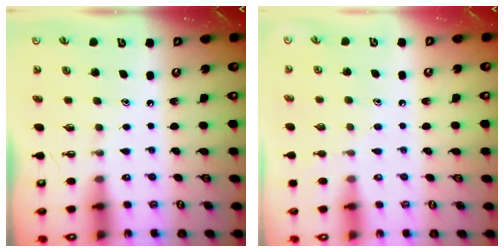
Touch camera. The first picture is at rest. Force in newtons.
{"total": 5.0, "press": 5.0, "slide": 0.5}